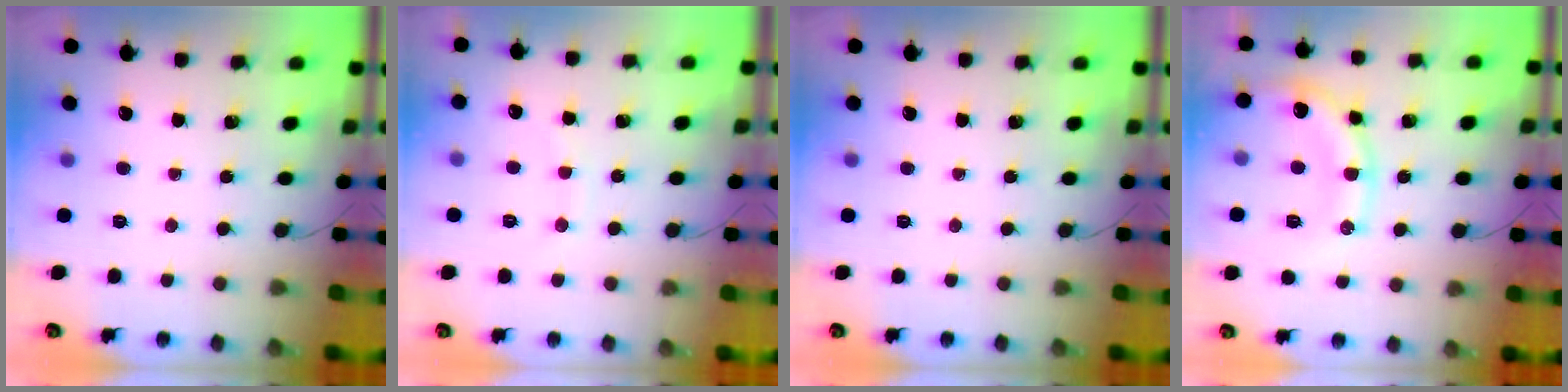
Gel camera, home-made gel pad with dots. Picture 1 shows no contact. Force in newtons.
{"total": 5.8, "press": 5.6, "slide": 1.6}
{"total": 0.0}
{"total": 14.3, "press": 14.3, "slide": 0.4}